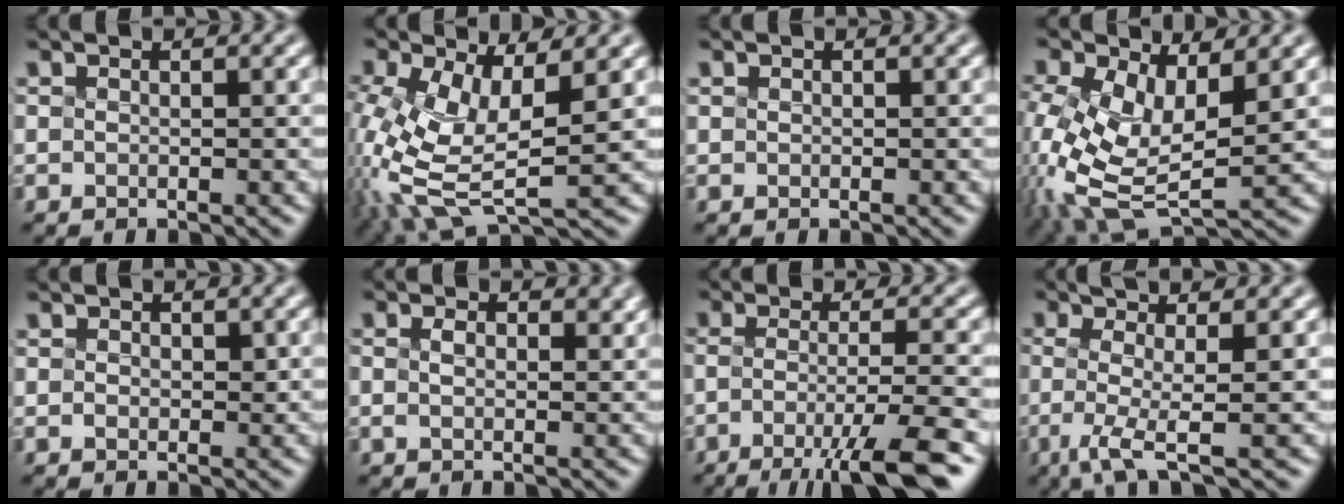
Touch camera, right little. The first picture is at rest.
{"total": 5.9, "force": [-1.8, 2.4, 5.1], "torque": [-0.151, -0.031, -0.002]}
{"total": 0.8, "force": [-0.2, -0.5, -0.7], "torque": [0.001, -0.006, 0.008]}
{"total": 7.1, "force": [-1.5, 3.7, 5.9], "torque": [-0.167, -0.035, 0.005]}
{"total": 1.2, "force": [-0.6, -0.7, -0.8], "torque": [0.000, -0.014, 0.023]}
{"total": 0.9, "force": [-0.6, -0.5, -0.5], "torque": [-0.011, -0.011, 0.018]}
{"total": 6.5, "force": [-4.3, 0.0, 4.8], "torque": [-0.081, -0.022, -0.049]}
{"total": 3.2, "force": [-1.7, -0.5, 2.7], "torque": [-0.071, -0.014, -0.006]}